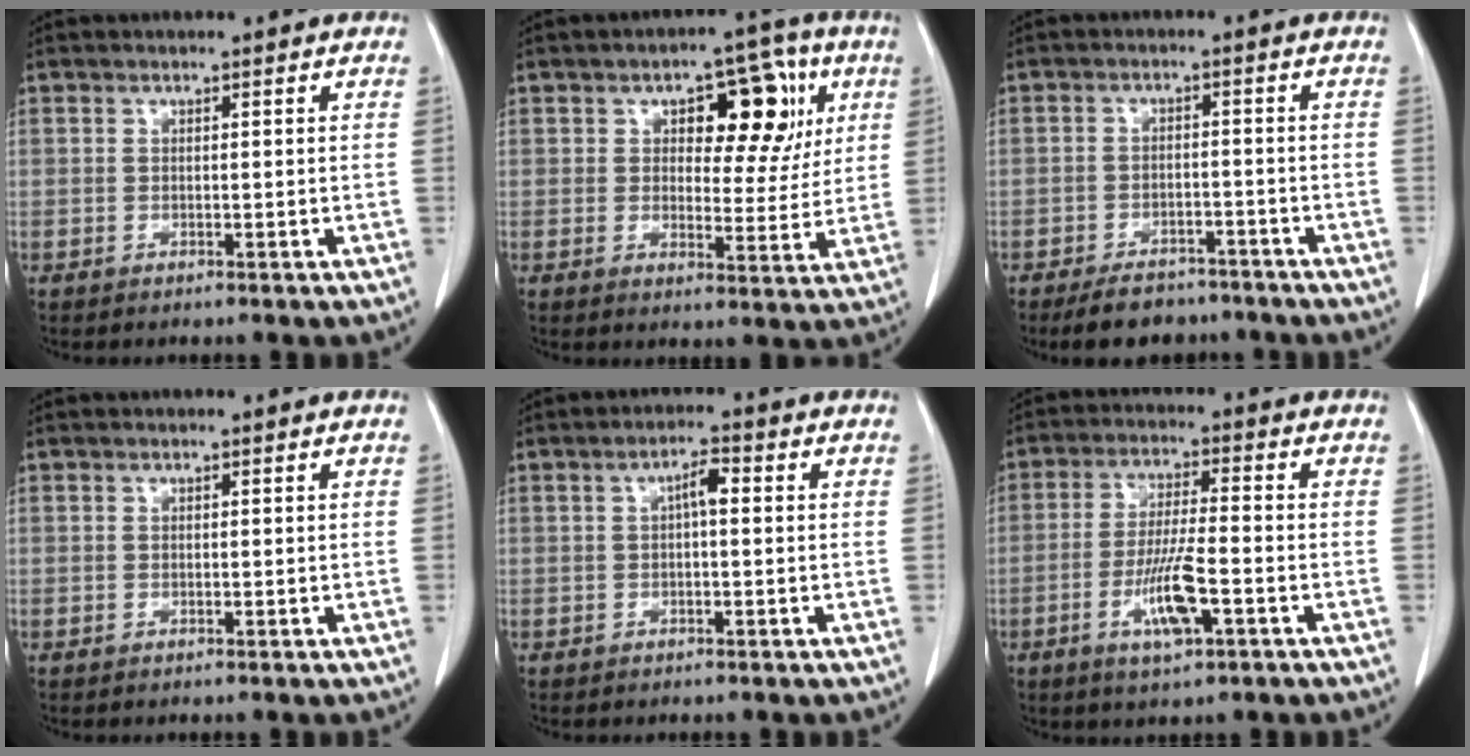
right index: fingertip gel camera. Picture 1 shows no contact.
{"total": 11.4, "force": [4.0, 5.7, 9.0], "torque": [-0.106, 0.028, 0.057]}
{"total": 6.9, "force": [-5.7, 3.3, 2.1], "torque": [-0.029, 0.004, -0.084]}
{"total": 0.0}
{"total": 3.0, "force": [0.4, 0.8, 2.9], "torque": [-0.050, 0.011, 0.005]}
{"total": 8.2, "force": [-3.2, 1.2, 7.5], "torque": [-0.146, -0.008, -0.056]}